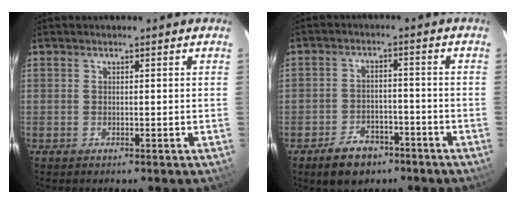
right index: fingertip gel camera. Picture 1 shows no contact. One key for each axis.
{"total": 7.9, "fx": -5.2, "fy": 5.0, "fz": 3.1, "tx": -0.078, "ty": 0.018, "tz": -0.069}